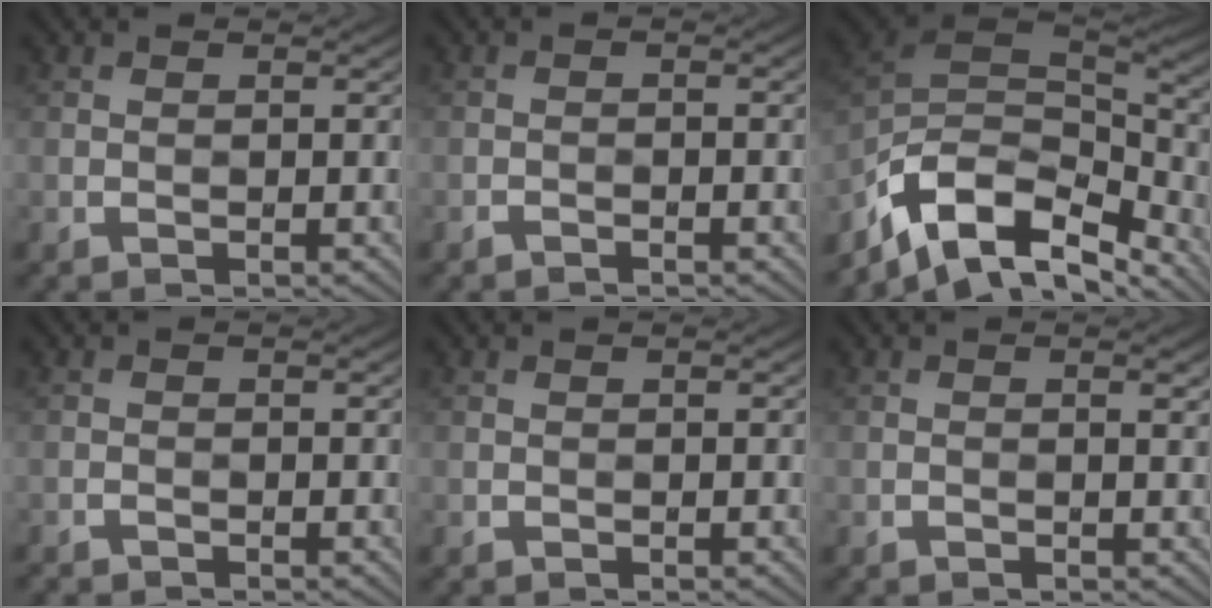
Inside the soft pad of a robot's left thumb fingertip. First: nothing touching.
{"total": 1.0, "force": [-0.7, 0.1, 0.8], "torque": [-0.007, 0.008, -0.012]}
{"total": 12.4, "force": [-5.4, 7.0, 8.6], "torque": [-0.220, -0.019, -0.085]}
{"total": 1.3, "force": [-1.2, 0.1, 0.5], "torque": [-0.010, 0.003, -0.023]}
{"total": 0.0}
{"total": 1.3, "force": [0.7, 0.3, 1.0], "torque": [0.003, 0.005, 0.006]}